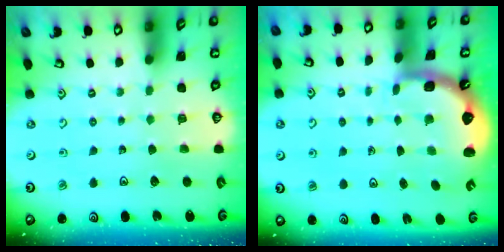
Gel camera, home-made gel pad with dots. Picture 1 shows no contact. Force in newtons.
{"total": 2.7, "press": 1.4, "slide": 2.3}